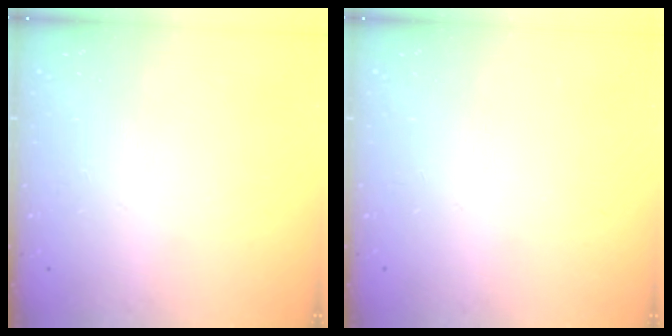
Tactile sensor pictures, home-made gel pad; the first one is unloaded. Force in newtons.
{"total": 0.0}